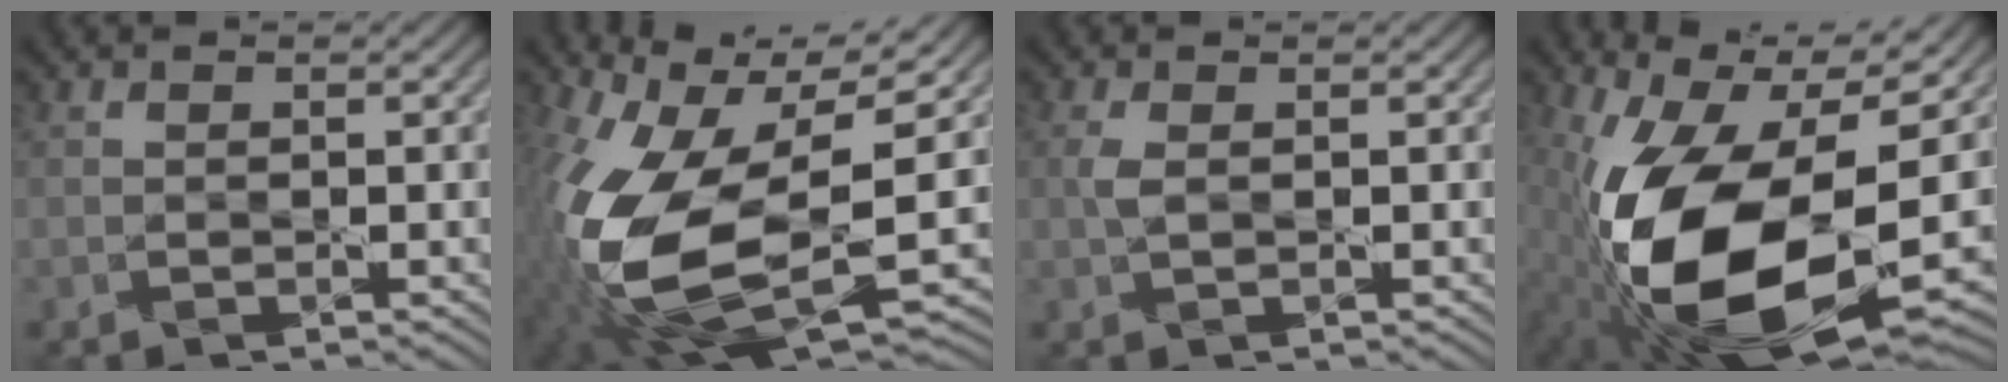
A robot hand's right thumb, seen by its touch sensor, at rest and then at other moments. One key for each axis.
{"total": 17.1, "fx": -1.6, "fy": 9.6, "fz": 14.1, "tx": -0.329, "ty": -0.040, "tz": -0.021}
{"total": 1.6, "fx": 0.2, "fy": 0.6, "fz": 1.5, "tx": -0.042, "ty": 0.004, "tz": 0.004}
{"total": 19.0, "fx": -3.1, "fy": 9.8, "fz": 15.9, "tx": -0.313, "ty": -0.030, "tz": -0.053}